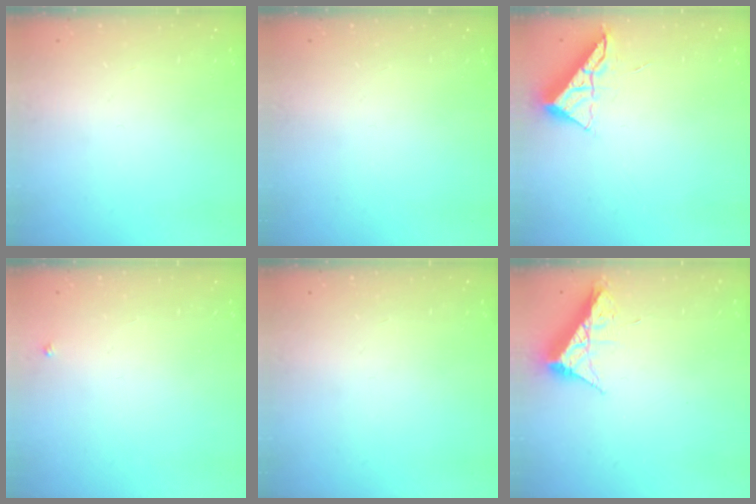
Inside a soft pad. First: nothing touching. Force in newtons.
{"total": 0.0}
{"total": 6.5, "press": 6.5, "slide": 0.1}
{"total": 2.7, "press": 2.7, "slide": 0.3}
{"total": 0.0}
{"total": 8.9, "press": 8.9, "slide": 0.4}